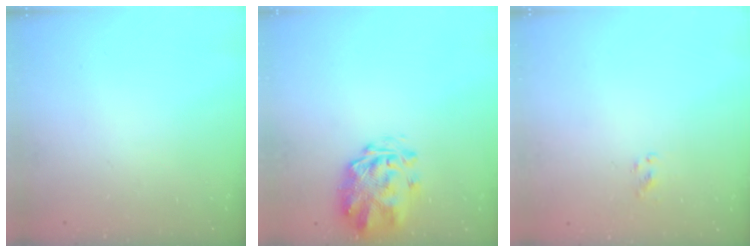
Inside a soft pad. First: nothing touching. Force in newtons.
{"total": 3.1, "press": 2.7, "slide": 1.5}
{"total": 1.7, "press": 1.5, "slide": 0.9}